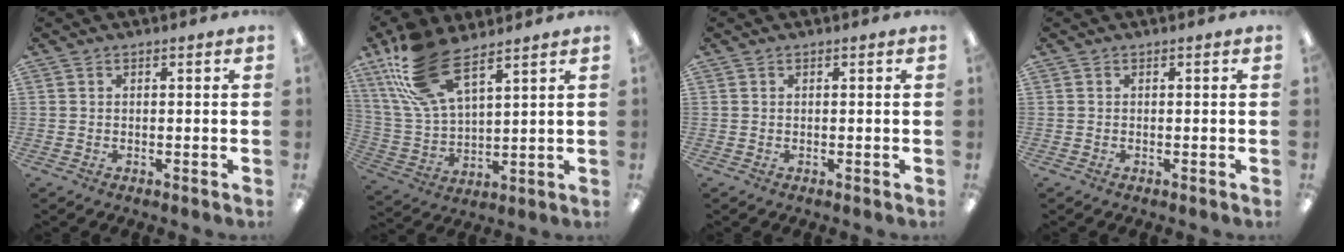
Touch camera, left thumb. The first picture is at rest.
{"total": 17.5, "force": [11.0, 7.4, 11.5], "torque": [-0.254, -0.030, 0.199]}
{"total": 0.0}
{"total": 0.0}